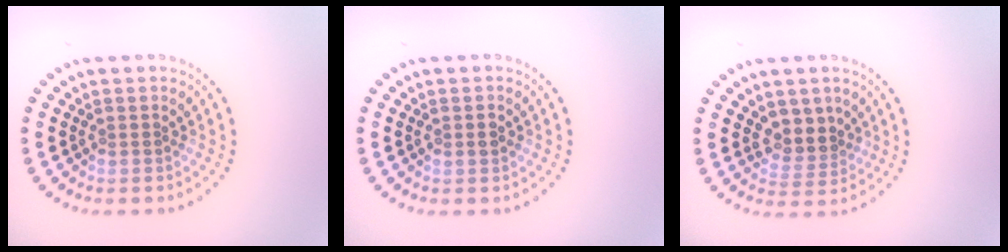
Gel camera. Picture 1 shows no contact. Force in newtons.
{"total": 1.2, "press": 1.2, "slide": 0.1}
{"total": 2.6, "press": 2.2, "slide": 1.5}